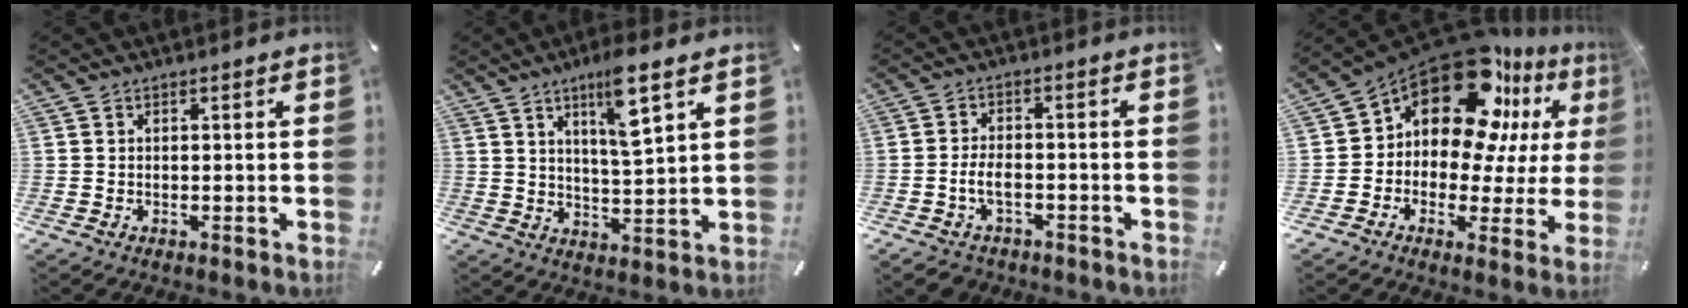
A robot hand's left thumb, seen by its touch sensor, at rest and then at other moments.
{"total": 9.8, "force": [5.5, 1.8, 7.9], "torque": [-0.126, -0.029, 0.088]}
{"total": 5.3, "force": [-1.9, 3.4, 3.7], "torque": [-0.083, 0.008, -0.039]}
{"total": 17.8, "force": [10.9, 10.1, 9.9], "torque": [-0.189, -0.100, 0.182]}